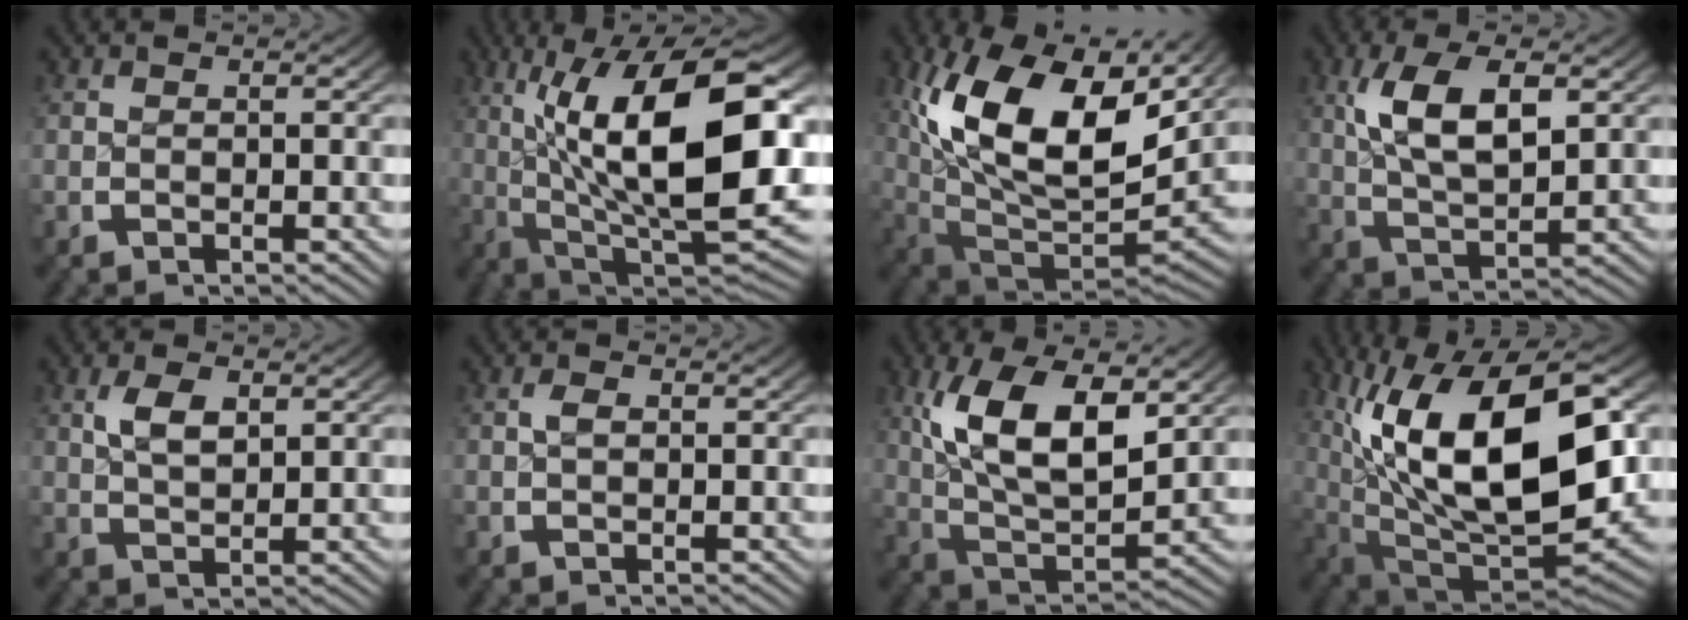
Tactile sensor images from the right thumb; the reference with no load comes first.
{"total": 18.7, "force": [0.6, 9.0, 16.3], "torque": [-0.285, -0.052, 0.041]}
{"total": 16.6, "force": [2.3, 9.1, 13.7], "torque": [-0.283, -0.042, 0.060]}
{"total": 6.7, "force": [1.4, 2.9, 5.8], "torque": [-0.126, -0.007, 0.036]}
{"total": 2.6, "force": [1.4, 0.8, 2.0], "torque": [-0.038, 0.003, 0.032]}
{"total": 0.9, "force": [0.2, 0.4, 0.7], "torque": [-0.018, 0.002, 0.006]}
{"total": 10.9, "force": [1.7, 5.7, 9.2], "torque": [-0.197, -0.024, 0.041]}
{"total": 19.9, "force": [0.3, 10.9, 16.7], "torque": [-0.315, -0.052, 0.035]}